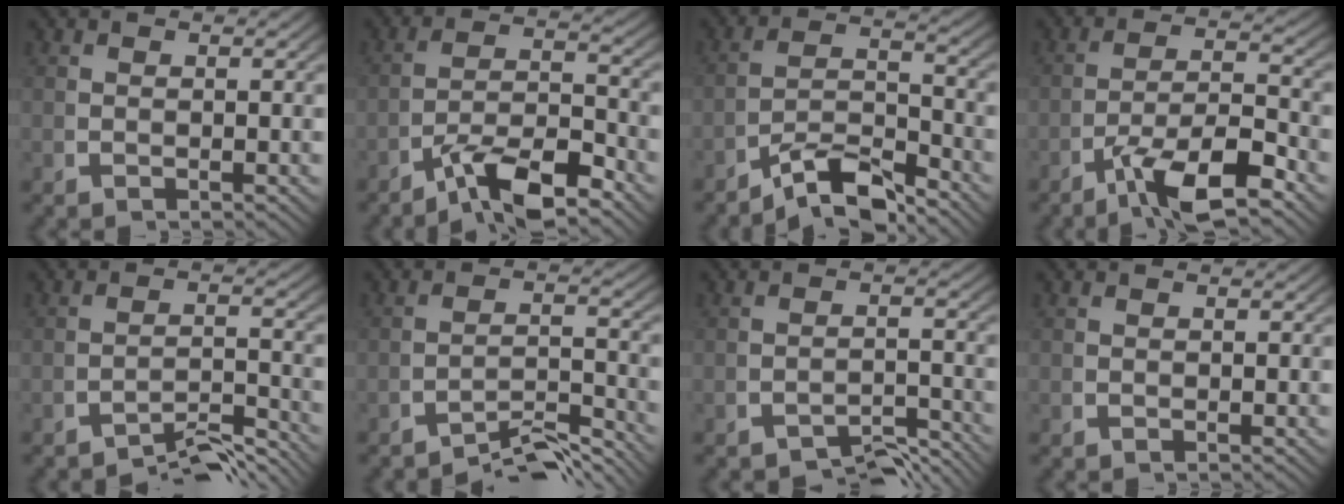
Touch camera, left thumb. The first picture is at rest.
{"total": 7.2, "force": [-3.9, 3.1, 5.1], "torque": [-0.085, -0.023, -0.056]}
{"total": 7.6, "force": [-4.2, 3.7, 5.1], "torque": [-0.081, -0.029, -0.064]}
{"total": 6.5, "force": [-2.8, 2.5, 5.4], "torque": [-0.101, -0.022, -0.036]}
{"total": 5.4, "force": [-4.6, 1.4, 2.5], "torque": [-0.030, -0.016, -0.070]}
{"total": 5.9, "force": [-4.7, 1.8, 3.1], "torque": [-0.040, -0.020, -0.070]}
{"total": 4.6, "force": [-4.1, 1.2, 1.8], "torque": [-0.015, -0.011, -0.062]}
{"total": 0.0}